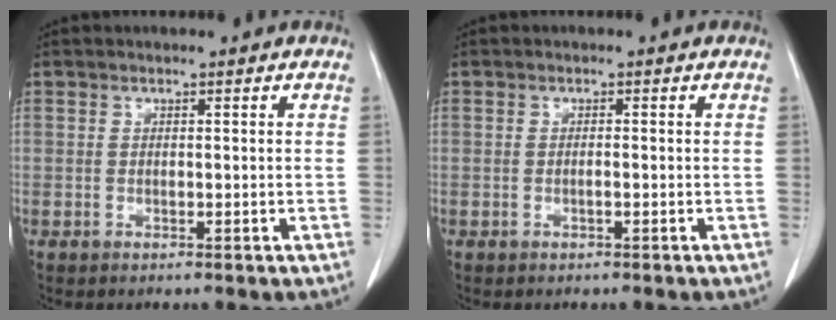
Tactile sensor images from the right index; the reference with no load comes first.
{"total": 0.6, "force": [-0.2, 0.0, 0.6], "torque": [-0.010, 0.001, -0.003]}